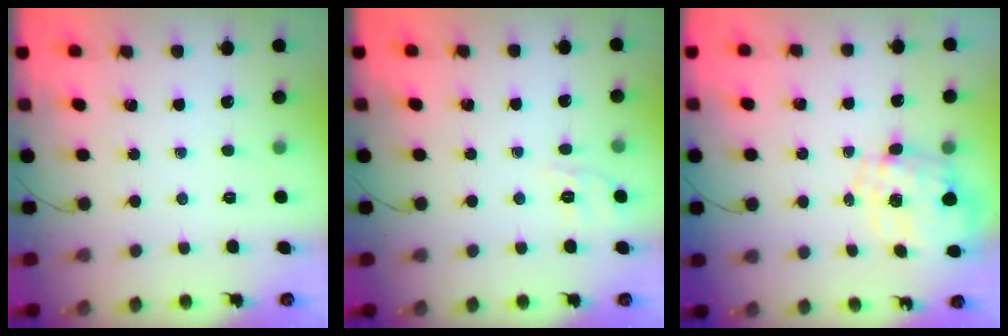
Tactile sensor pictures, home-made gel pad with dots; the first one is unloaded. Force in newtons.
{"total": 1.9, "press": 0.8, "slide": 1.6}
{"total": 2.5, "press": 2.3, "slide": 0.9}